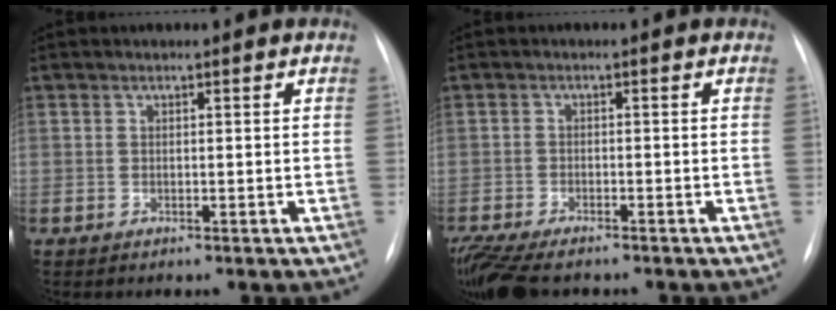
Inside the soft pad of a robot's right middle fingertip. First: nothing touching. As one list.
[{"total": 10.8, "force": [-8.5, 3.4, 5.6], "torque": [-0.117, -0.015, -0.136]}]